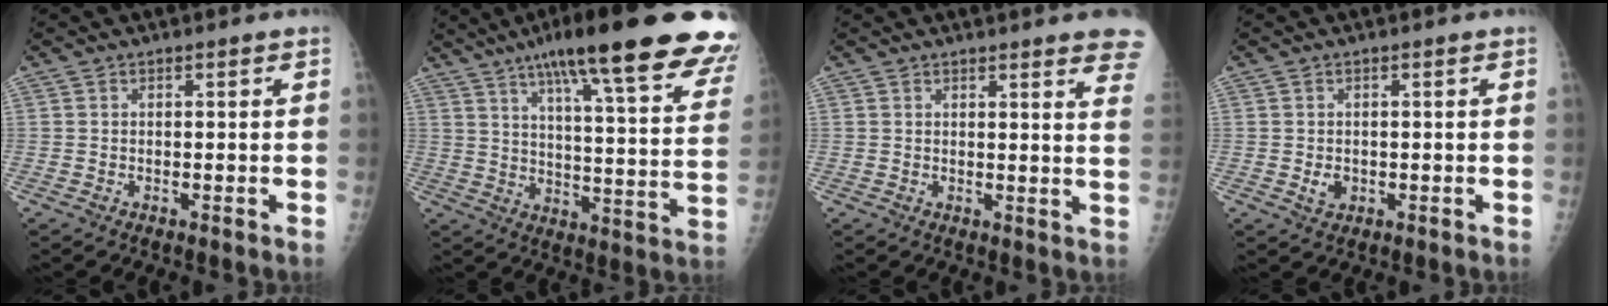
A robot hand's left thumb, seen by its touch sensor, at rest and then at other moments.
{"total": 29.8, "force": [20.1, 5.4, 21.3], "torque": [-0.261, -0.052, 0.270]}
{"total": 10.4, "force": [8.3, 1.3, 6.1], "torque": [-0.049, -0.032, 0.075]}
{"total": 2.0, "force": [-0.2, 1.7, 1.2], "torque": [-0.014, -0.001, 0.004]}